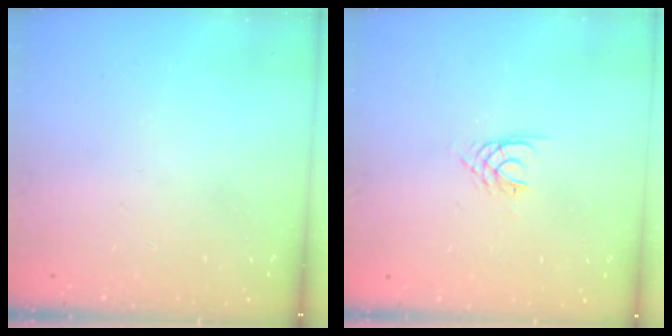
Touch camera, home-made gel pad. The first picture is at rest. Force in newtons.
{"total": 3.5, "press": 3.5, "slide": 0.5}